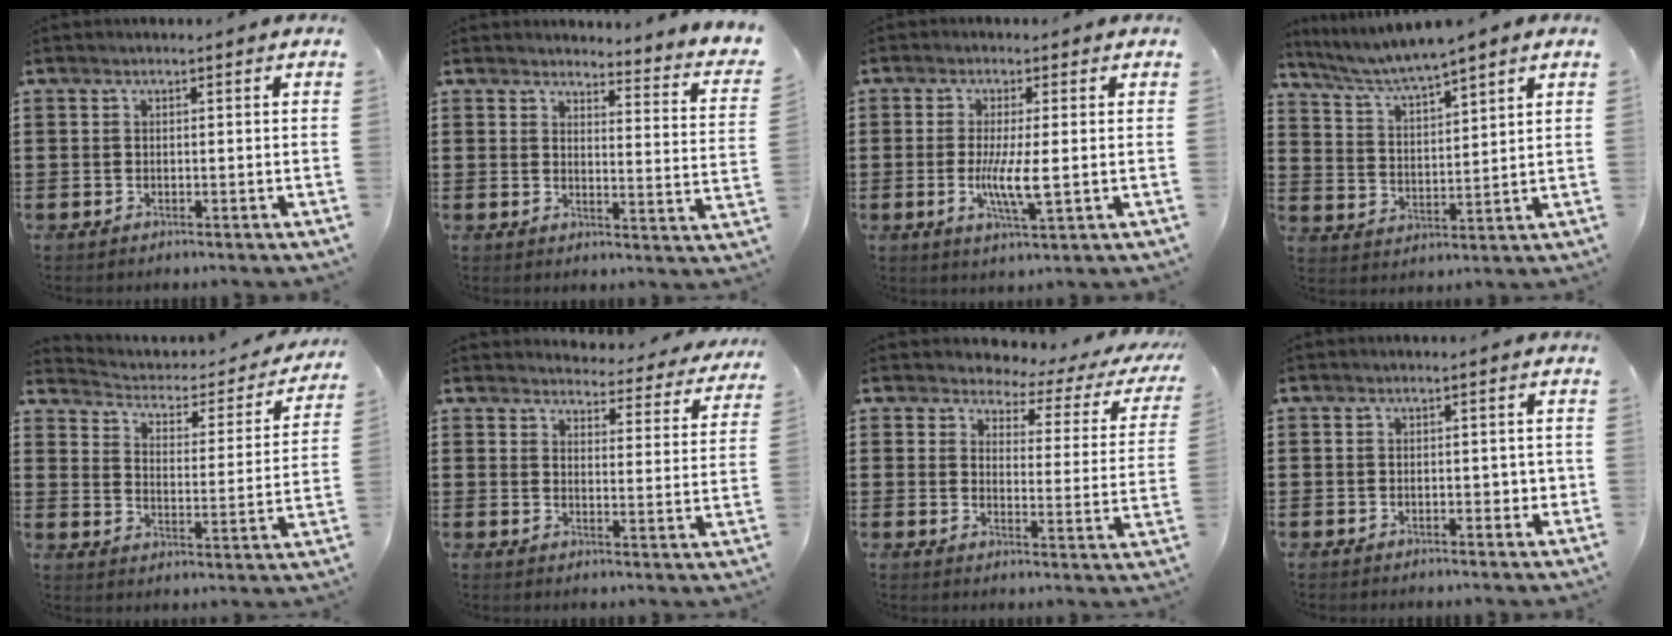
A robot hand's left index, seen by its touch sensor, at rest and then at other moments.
{"total": 3.0, "force": [2.9, 0.1, 1.0], "torque": [-0.029, -0.027, 0.043]}
{"total": 5.8, "force": [-0.5, 0.7, 5.8], "torque": [-0.109, -0.009, -0.010]}
{"total": 5.2, "force": [4.7, -0.3, 2.1], "torque": [-0.061, -0.028, 0.078]}
{"total": 2.3, "force": [1.9, 1.1, 0.9], "torque": [-0.034, -0.020, 0.022]}
{"total": 3.9, "force": [3.8, 0.4, 0.4], "torque": [-0.022, -0.031, 0.063]}
{"total": 2.9, "force": [2.3, 1.4, 0.9], "torque": [-0.037, -0.014, 0.031]}
{"total": 2.0, "force": [-0.2, 0.9, 1.8], "torque": [-0.025, 0.001, -0.008]}